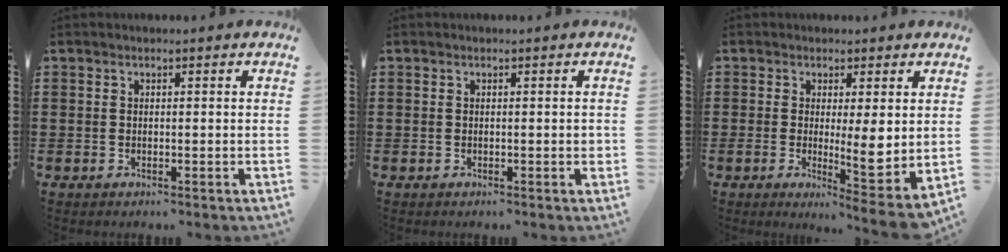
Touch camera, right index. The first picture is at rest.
{"total": 0.6, "force": [-0.1, 0.2, 0.6], "torque": [-0.011, 0.000, 0.000]}
{"total": 5.6, "force": [1.0, 1.2, 5.4], "torque": [-0.080, -0.028, 0.014]}